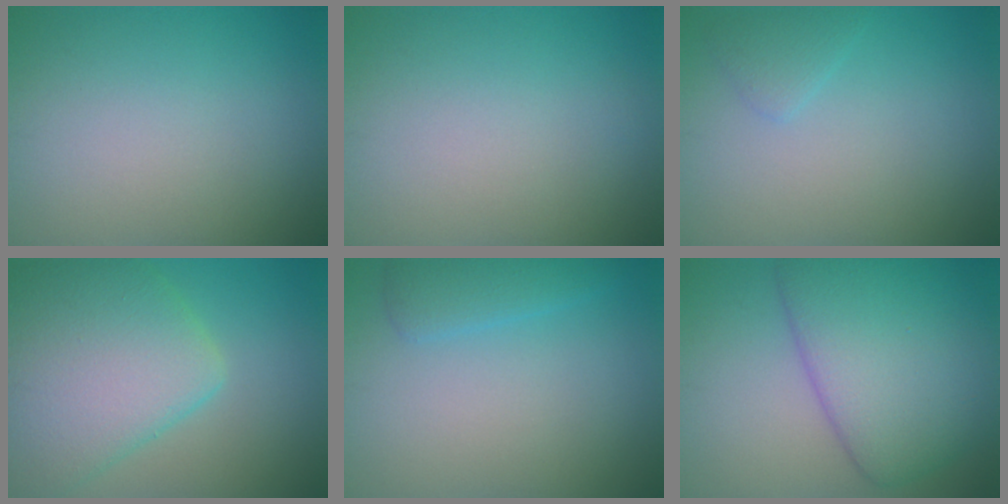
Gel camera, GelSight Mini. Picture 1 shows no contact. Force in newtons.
{"total": 0.0}
{"total": 1.3, "press": 1.3, "slide": 0.1}
{"total": 8.1, "press": 8.1, "slide": 0.3}
{"total": 2.2, "press": 2.2, "slide": 0.0}
{"total": 8.7, "press": 8.7, "slide": 0.4}